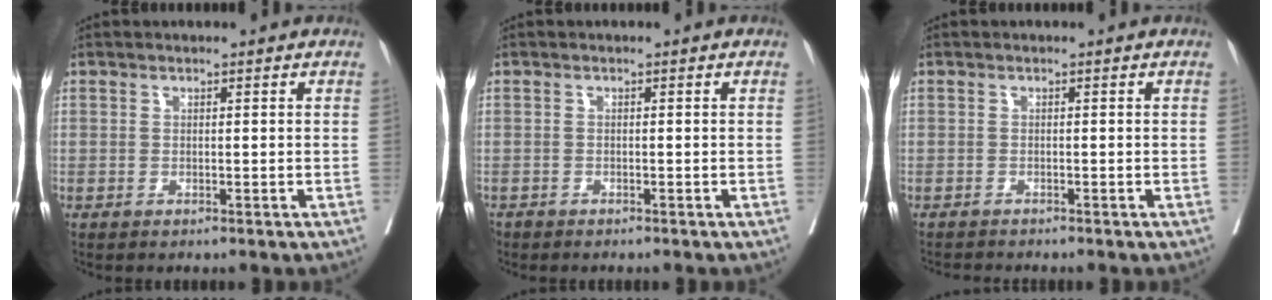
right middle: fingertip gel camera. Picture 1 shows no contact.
{"total": 1.1, "force": [-1.0, 0.4, 0.1], "torque": [-0.008, -0.002, -0.020]}
{"total": 1.9, "force": [-1.9, -0.2, 0.3], "torque": [-0.005, -0.006, -0.030]}